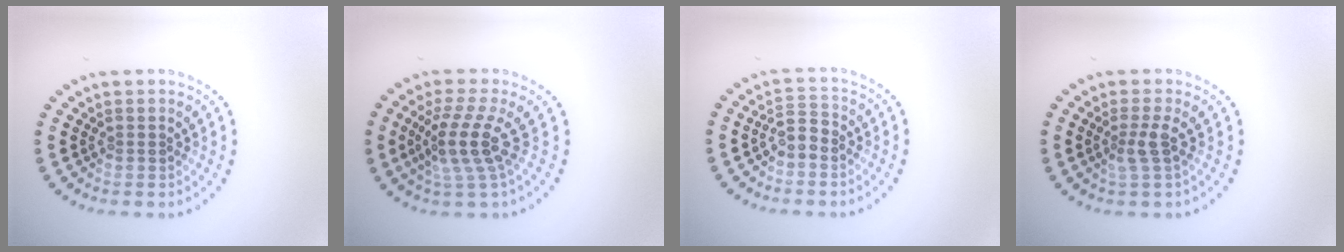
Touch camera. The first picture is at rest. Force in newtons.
{"total": 3.7, "press": 2.8, "slide": 2.4}
{"total": 2.1, "press": 1.9, "slide": 1.0}
{"total": 1.8, "press": 1.3, "slide": 1.2}